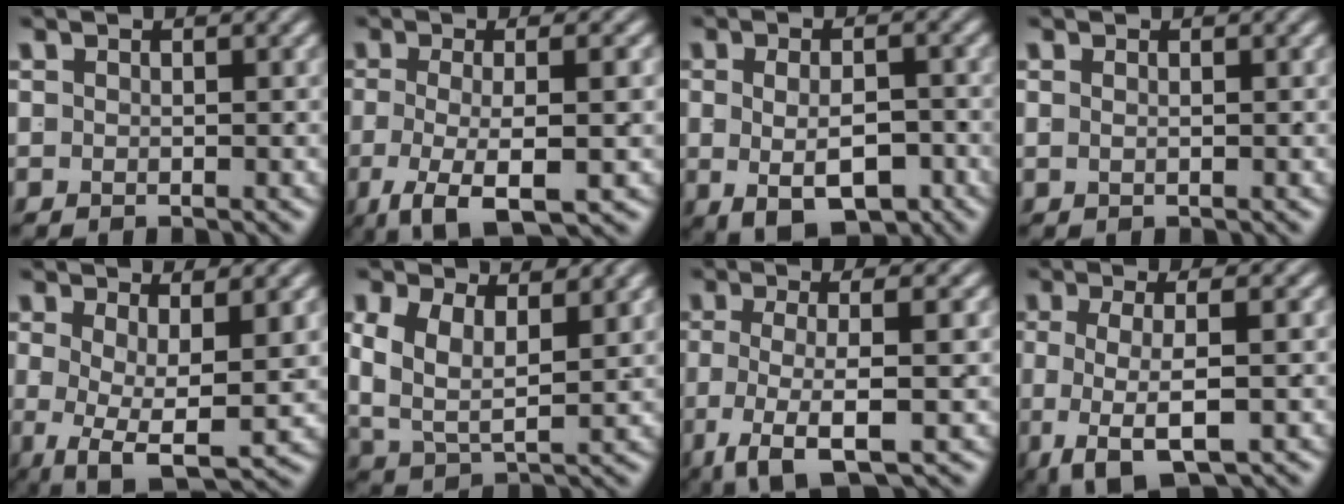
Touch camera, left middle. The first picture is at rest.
{"total": 6.3, "force": [-3.5, 1.4, 5.1], "torque": [-0.105, -0.034, -0.035]}
{"total": 6.4, "force": [-3.0, 2.9, 4.9], "torque": [-0.081, -0.022, -0.029]}
{"total": 0.8, "force": [0.2, -0.7, 0.2], "torque": [0.001, -0.004, 0.008]}
{"total": 6.4, "force": [-2.5, 2.6, 5.3], "torque": [-0.107, -0.051, -0.014]}
{"total": 6.1, "force": [1.1, 4.4, 4.1], "torque": [-0.102, -0.021, 0.027]}
{"total": 6.2, "force": [-2.7, 1.7, 5.3], "torque": [-0.112, -0.029, -0.023]}
{"total": 5.9, "force": [-2.3, 1.7, 5.1], "torque": [-0.104, -0.030, -0.015]}